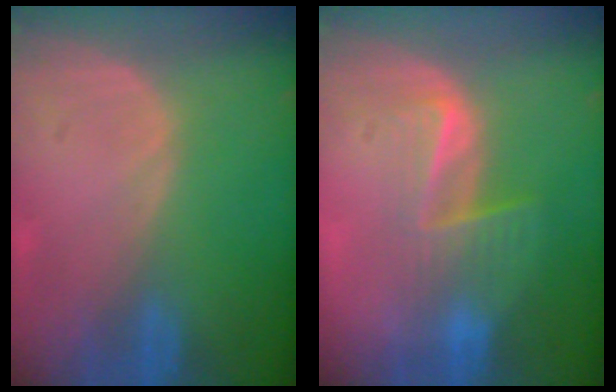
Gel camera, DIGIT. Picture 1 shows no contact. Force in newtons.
{"total": 6.7, "press": 5.5, "slide": 3.7}